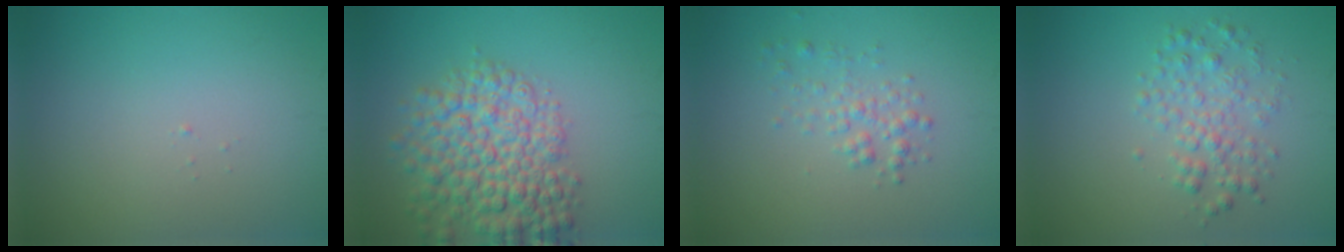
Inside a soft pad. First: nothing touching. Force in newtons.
{"total": 7.5, "press": 7.5, "slide": 0.3}
{"total": 1.8, "press": 1.8, "slide": 0.1}
{"total": 2.8, "press": 2.8, "slide": 0.0}